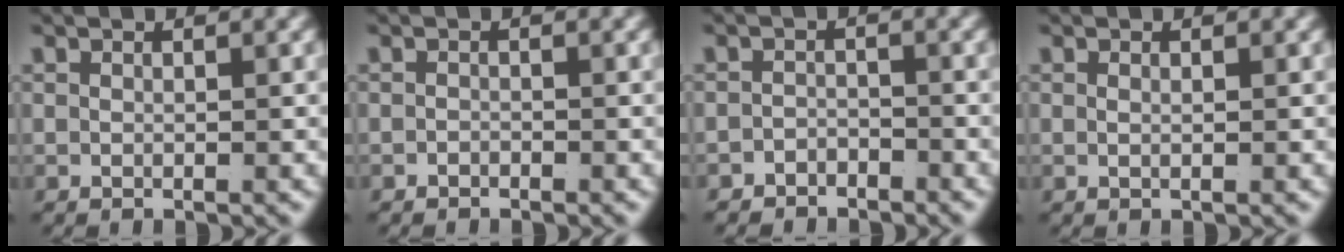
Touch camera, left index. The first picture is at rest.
{"total": 0.8, "force": [-0.7, -0.3, -0.1], "torque": [0.001, -0.010, -0.006]}
{"total": 2.9, "force": [-2.7, 0.8, -0.3], "torque": [0.013, -0.015, -0.043]}
{"total": 0.6, "force": [0.0, -0.4, 0.4], "torque": [-0.007, -0.006, 0.004]}